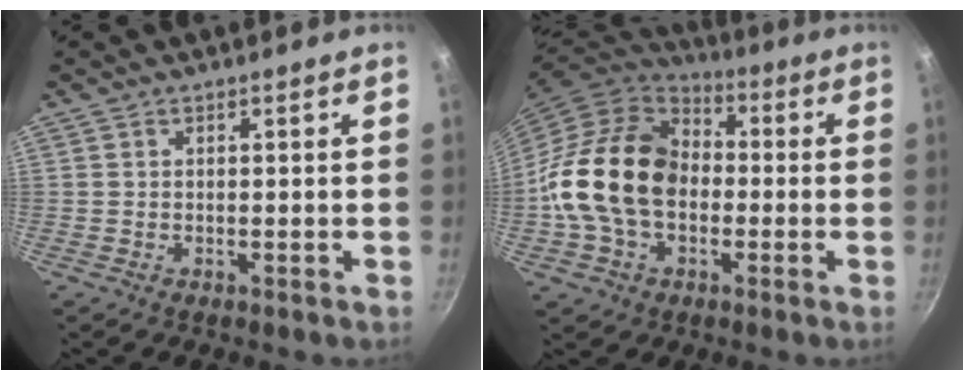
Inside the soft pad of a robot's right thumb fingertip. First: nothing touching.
{"total": 19.6, "force": [-1.6, 14.2, 13.4], "torque": [-0.217, 0.037, -0.039]}